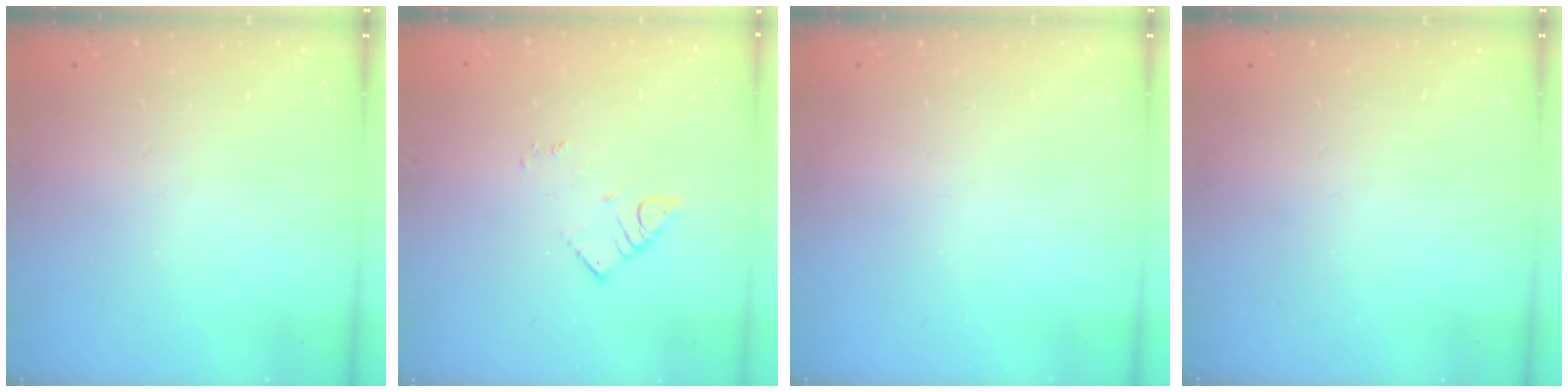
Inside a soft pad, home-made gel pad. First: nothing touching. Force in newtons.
{"total": 2.7, "press": 2.7, "slide": 0.4}
{"total": 0.0}
{"total": 0.0}